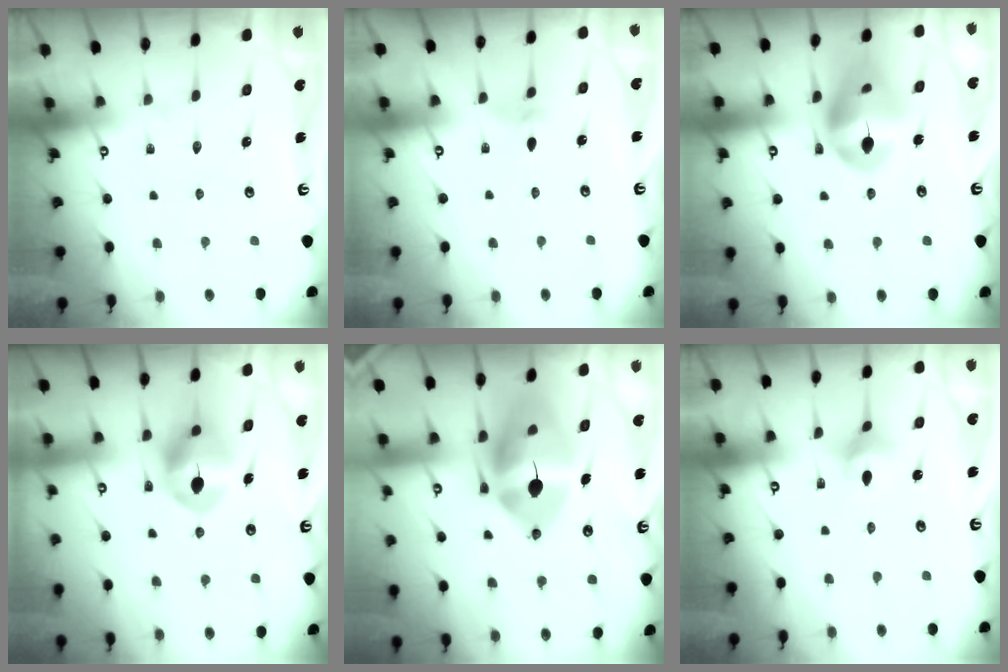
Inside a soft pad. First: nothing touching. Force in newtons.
{"total": 2.0, "press": 2.0, "slide": 0.5}
{"total": 14.9, "press": 14.8, "slide": 1.9}
{"total": 11.3, "press": 11.3, "slide": 0.5}
{"total": 17.5, "press": 17.3, "slide": 2.9}
{"total": 3.5, "press": 3.4, "slide": 0.4}